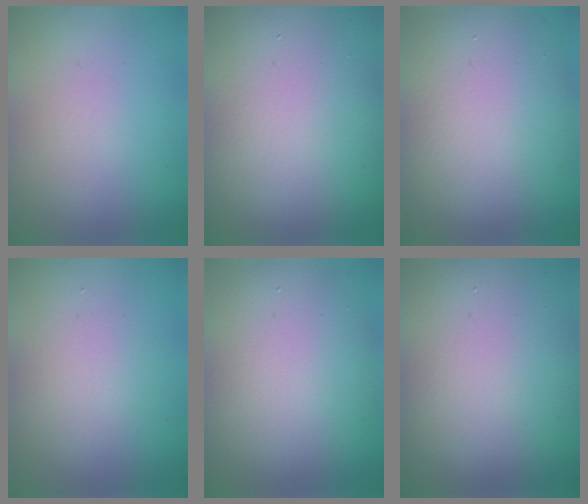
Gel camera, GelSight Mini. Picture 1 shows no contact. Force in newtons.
{"total": 19.9, "press": 19.8, "slide": 1.2}
{"total": 10.5, "press": 10.5, "slide": 0.6}
{"total": 2.3, "press": 2.3, "slide": 0.2}
{"total": 9.6, "press": 9.6, "slide": 0.4}
{"total": 14.6, "press": 14.6, "slide": 0.8}